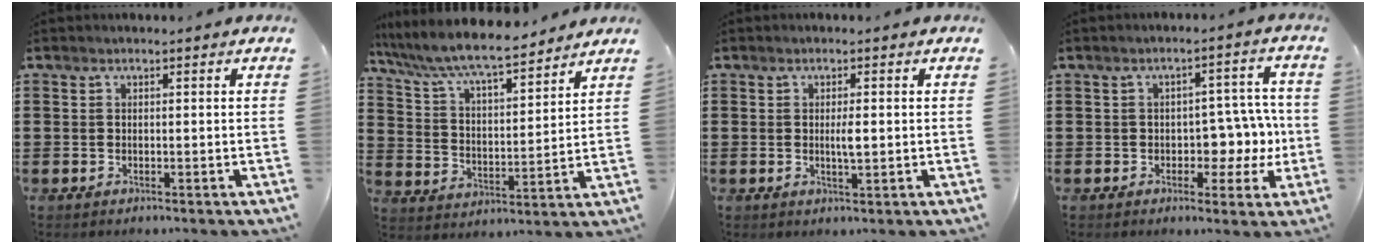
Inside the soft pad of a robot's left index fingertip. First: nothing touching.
{"total": 7.6, "force": [6.8, 0.8, 3.2], "torque": [-0.092, -0.040, 0.112]}
{"total": 2.3, "force": [0.0, 0.4, 2.3], "torque": [-0.044, -0.003, -0.002]}
{"total": 5.6, "force": [-0.4, 3.9, 4.1], "torque": [-0.069, 0.002, -0.014]}